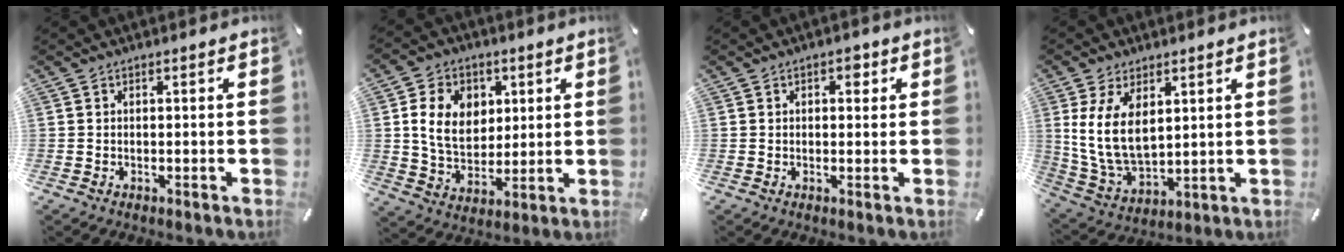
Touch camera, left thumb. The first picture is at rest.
{"total": 11.5, "force": [2.8, 9.1, 6.4], "torque": [-0.118, 0.006, 0.048]}
{"total": 2.6, "force": [1.0, 1.8, 1.6], "torque": [-0.011, -0.002, 0.008]}
{"total": 11.4, "force": [3.8, 6.9, 8.2], "torque": [-0.194, -0.016, 0.069]}